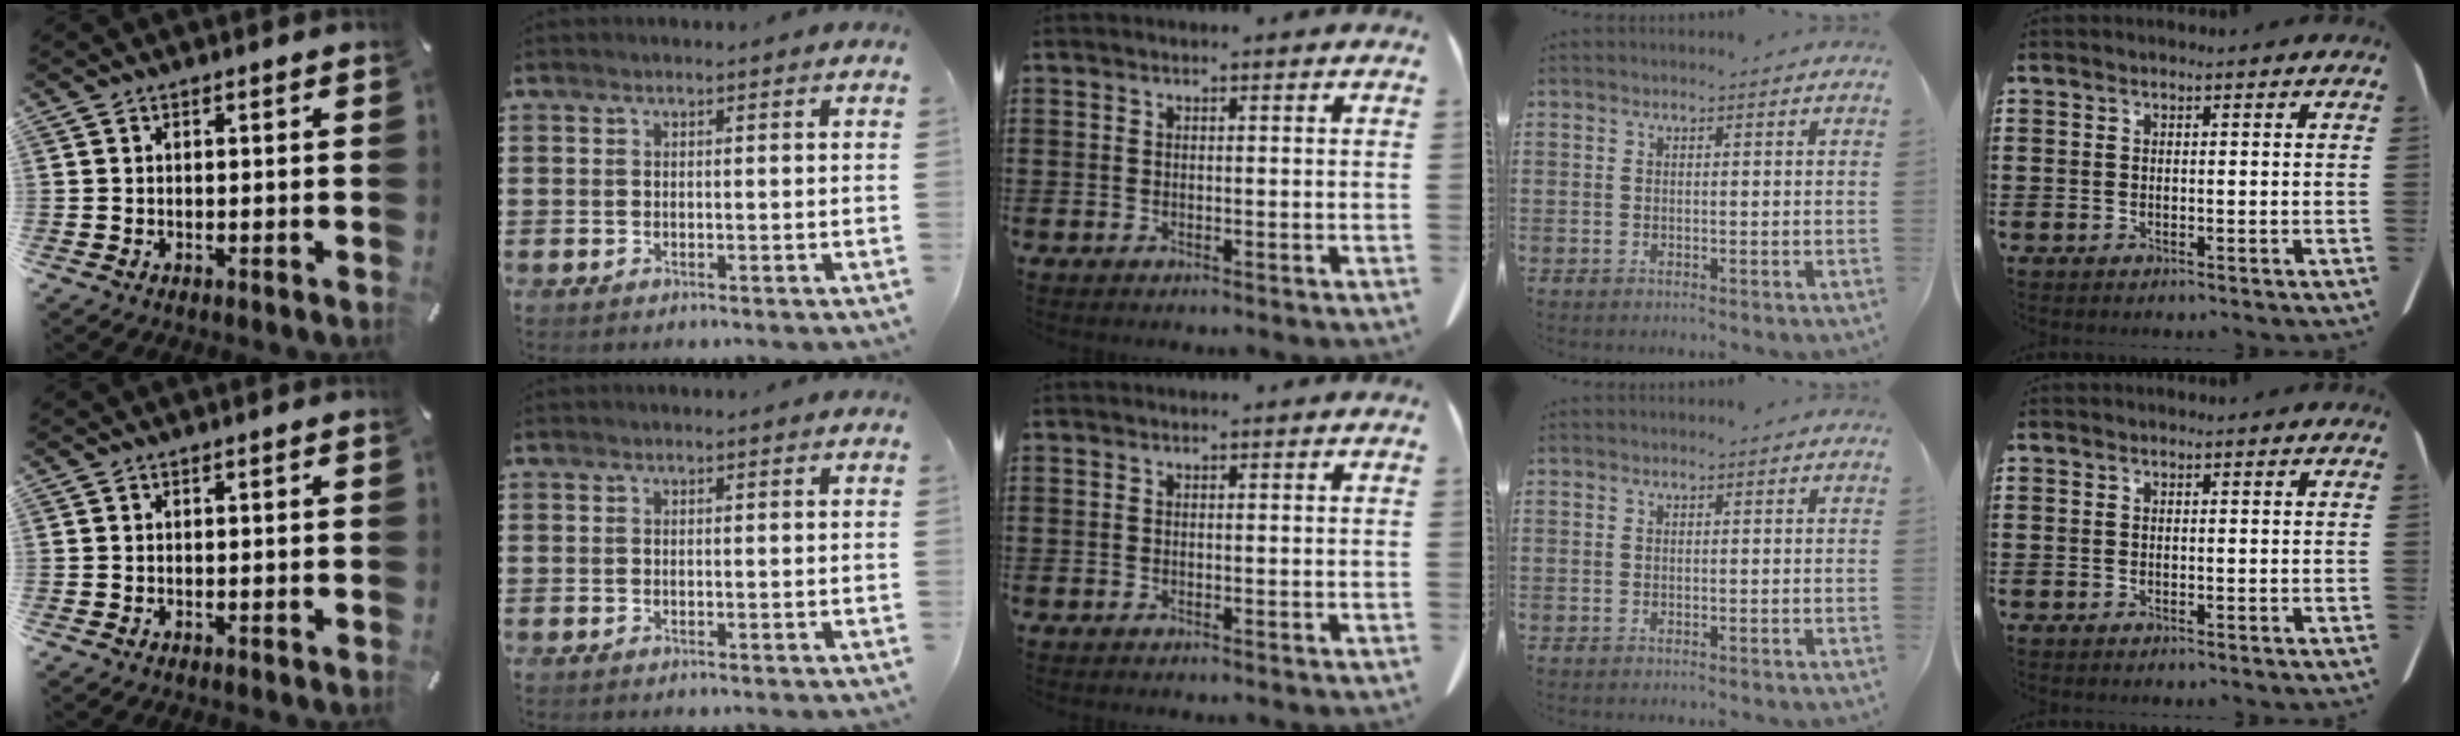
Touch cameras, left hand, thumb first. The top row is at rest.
{}